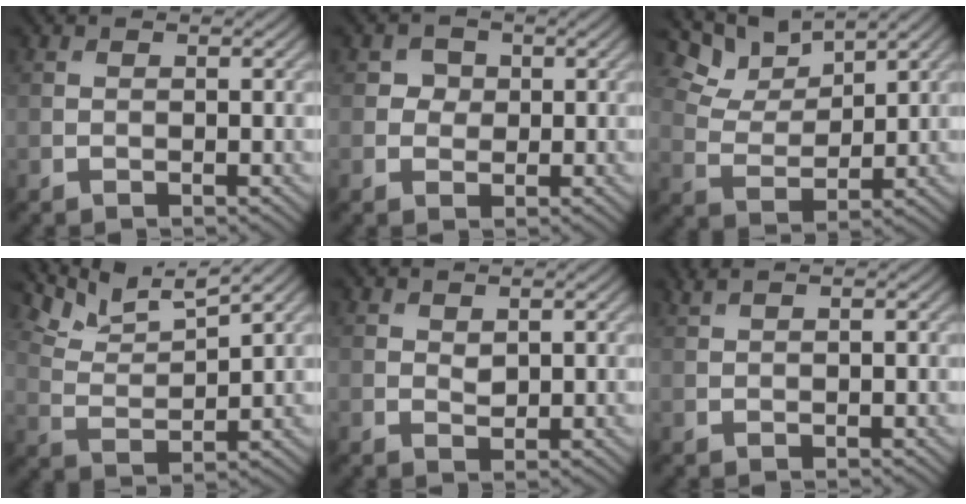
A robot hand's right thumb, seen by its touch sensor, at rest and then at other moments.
{"total": 2.0, "force": [0.4, 1.9, 0.6], "torque": [-0.005, -0.002, 0.002]}
{"total": 8.1, "force": [6.5, 2.8, 4.0], "torque": [-0.093, -0.001, 0.128]}
{"total": 7.3, "force": [5.7, 1.7, 4.3], "torque": [-0.101, 0.009, 0.112]}
{"total": 1.2, "force": [0.7, 0.7, 0.7], "torque": [-0.015, -0.003, 0.016]}
{"total": 1.1, "force": [0.9, 0.1, 0.6], "torque": [-0.020, 0.009, 0.018]}